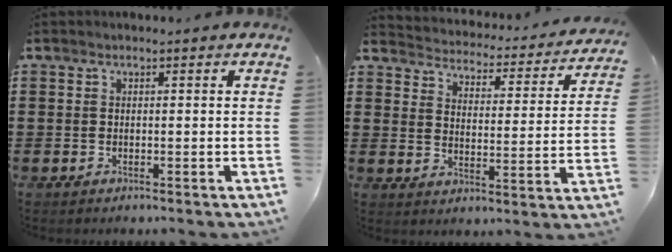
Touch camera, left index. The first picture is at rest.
{"total": 3.1, "force": [3.1, 0.1, -0.2], "torque": [-0.022, -0.033, 0.045]}